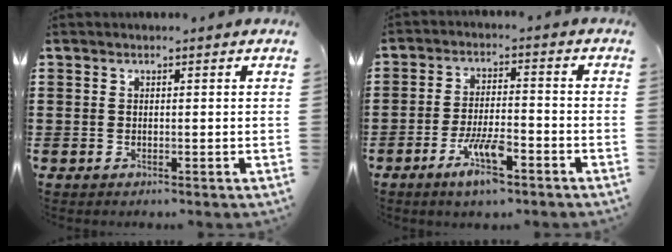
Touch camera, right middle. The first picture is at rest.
{"total": 7.4, "force": [-4.1, 2.2, 5.8], "torque": [-0.118, -0.002, -0.075]}